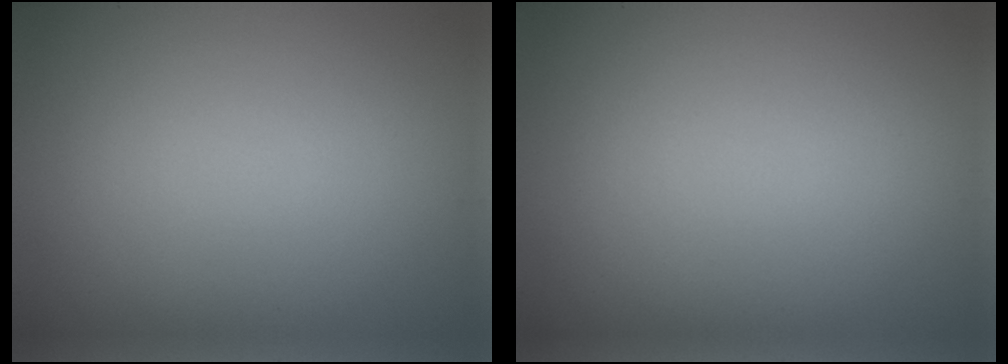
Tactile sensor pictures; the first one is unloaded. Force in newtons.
{"total": 0.0}